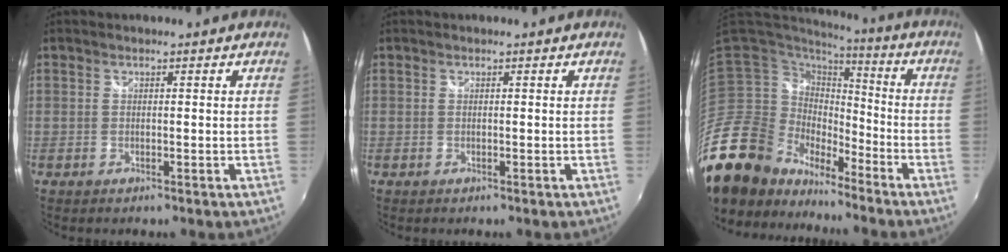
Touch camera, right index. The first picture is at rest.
{"total": 0.0}
{"total": 19.6, "force": [-16.0, 9.2, 6.7], "torque": [-0.154, -0.009, -0.296]}